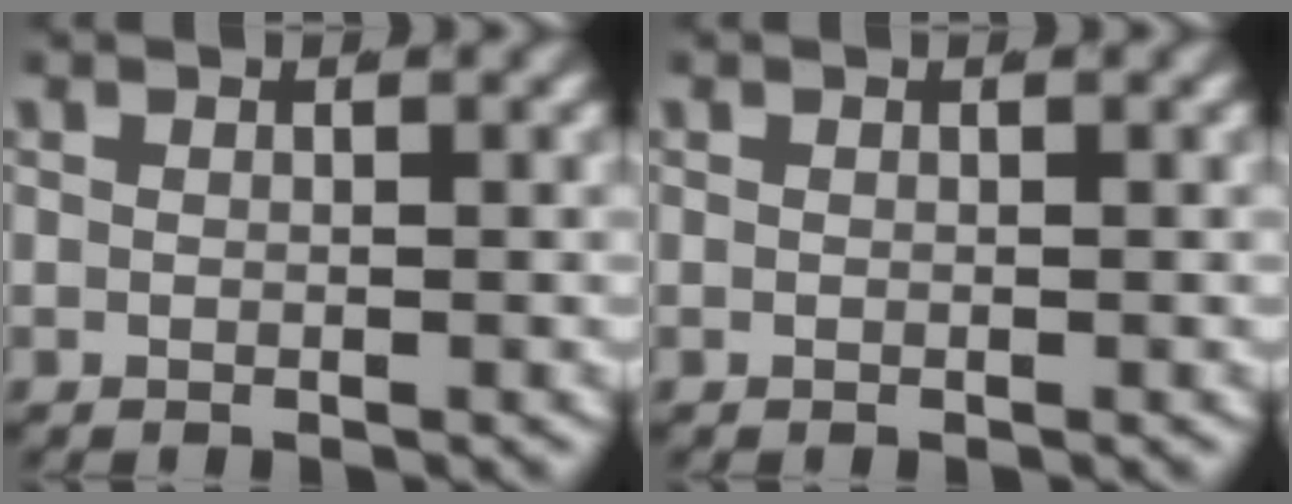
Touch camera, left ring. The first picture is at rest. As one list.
[{"total": 0.0}]